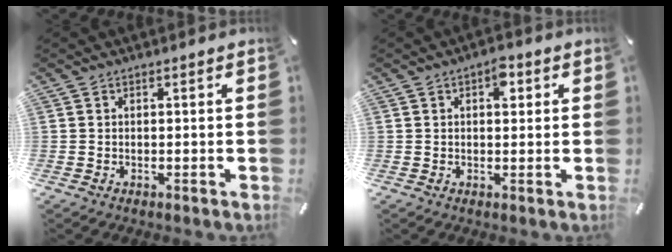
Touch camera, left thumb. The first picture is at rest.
{"total": 3.8, "force": [1.3, 2.1, 2.8], "torque": [-0.028, -0.005, 0.013]}